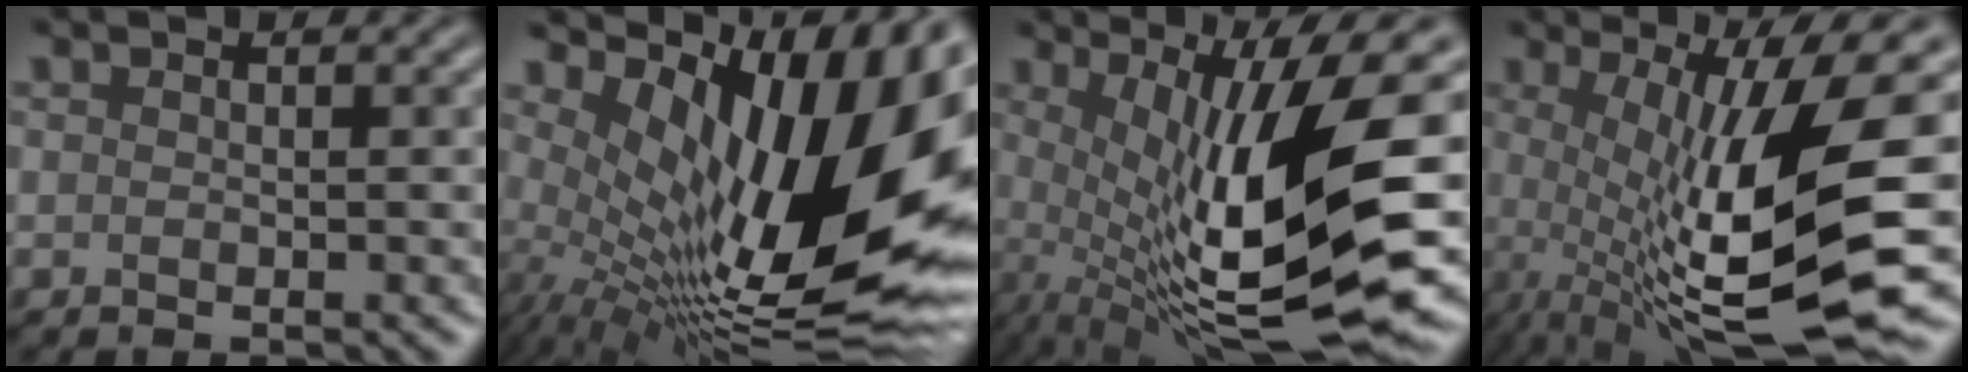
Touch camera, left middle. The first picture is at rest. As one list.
[{"total": 18.0, "force": [3.0, 7.5, 16.1], "torque": [-0.238, -0.003, 0.056]}, {"total": 14.7, "force": [-0.6, 3.7, 14.2], "torque": [-0.218, -0.014, 0.000]}, {"total": 13.9, "force": [-1.0, 3.4, 13.4], "torque": [-0.208, -0.014, -0.010]}]